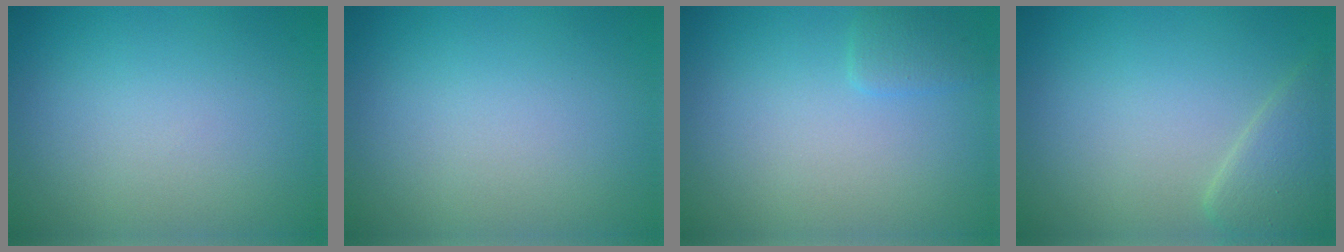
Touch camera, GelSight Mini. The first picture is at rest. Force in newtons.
{"total": 0.0}
{"total": 1.2, "press": 1.2, "slide": 0.1}
{"total": 2.7, "press": 2.6, "slide": 0.2}